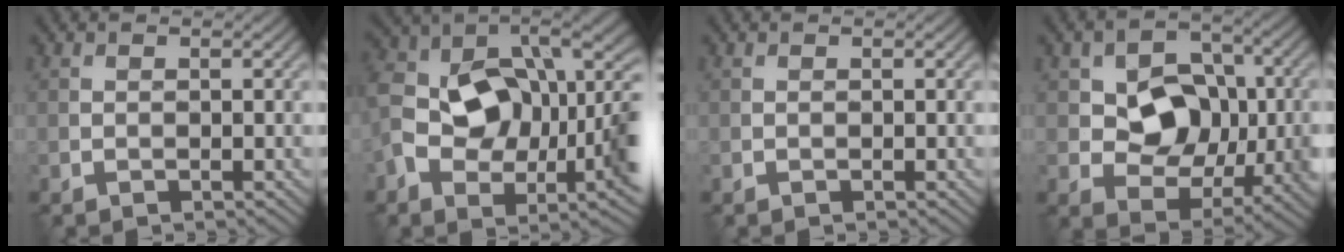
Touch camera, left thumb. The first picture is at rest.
{"total": 14.6, "force": [-1.5, 9.9, 10.7], "torque": [-0.192, -0.022, -0.022]}
{"total": 0.0}
{"total": 9.0, "force": [0.4, 6.8, 5.9], "torque": [-0.109, -0.008, 0.001]}